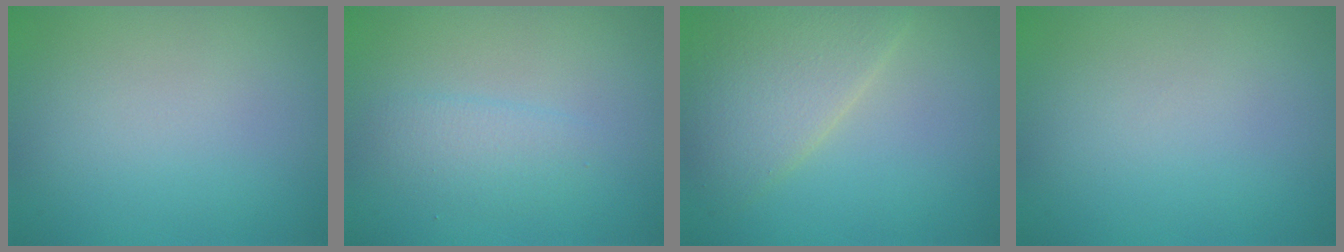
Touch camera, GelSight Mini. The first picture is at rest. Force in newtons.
{"total": 1.8, "press": 1.8, "slide": 0.1}
{"total": 4.7, "press": 4.7, "slide": 0.4}
{"total": 0.0}